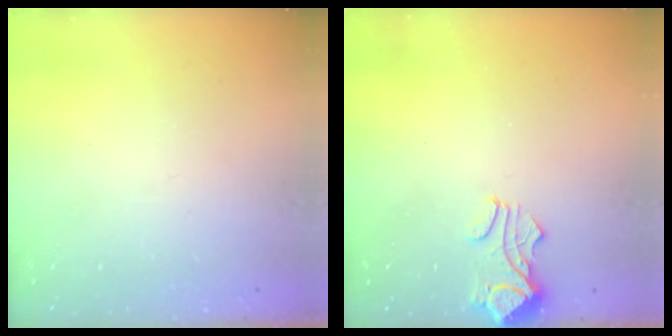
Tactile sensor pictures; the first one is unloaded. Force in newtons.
{"total": 2.2, "press": 2.2, "slide": 0.1}